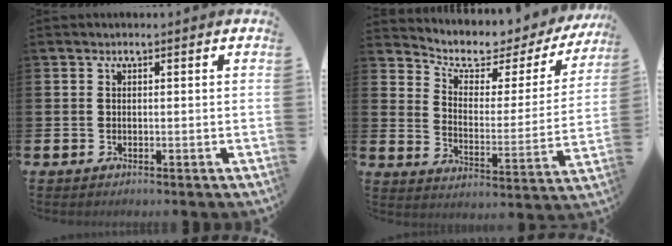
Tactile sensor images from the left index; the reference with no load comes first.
{"total": 5.2, "force": [4.4, 2.2, 1.6], "torque": [-0.067, -0.033, 0.068]}